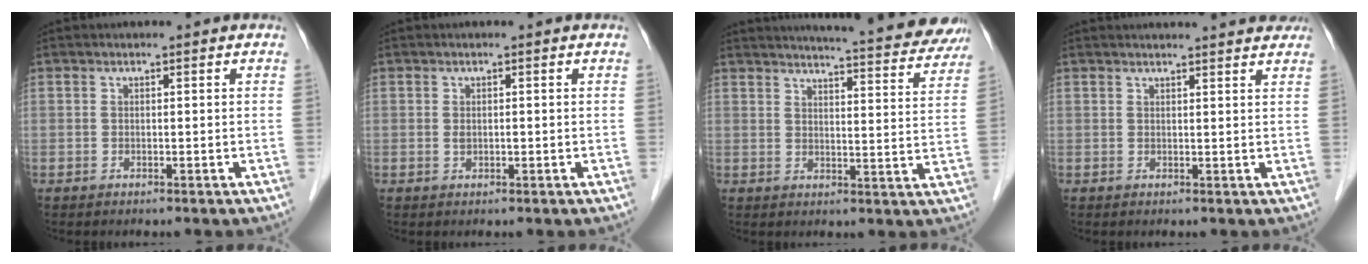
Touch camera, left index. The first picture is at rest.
{"total": 0.9, "force": [0.1, 0.4, 0.8], "torque": [-0.017, 0.004, 0.004]}
{"total": 20.8, "force": [19.5, 1.8, 7.1], "torque": [-0.092, -0.053, 0.224]}
{"total": 10.2, "force": [9.7, 0.8, 3.0], "torque": [-0.030, 0.010, 0.099]}